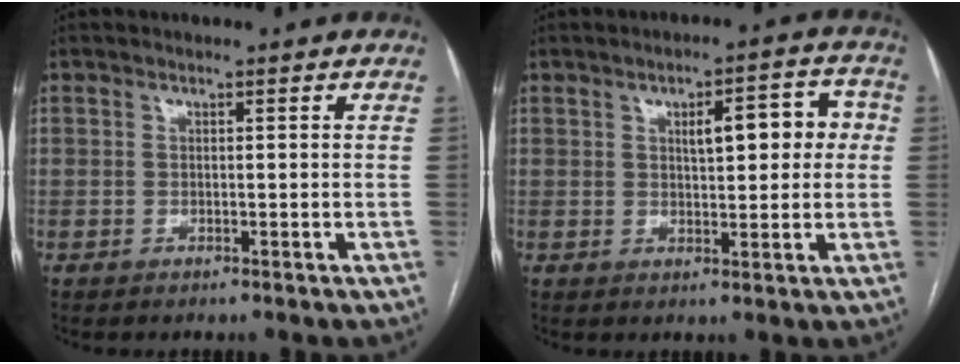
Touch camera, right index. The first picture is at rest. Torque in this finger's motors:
{"motor_torque": [0.23, 0.04, 0.14, 0.03]}